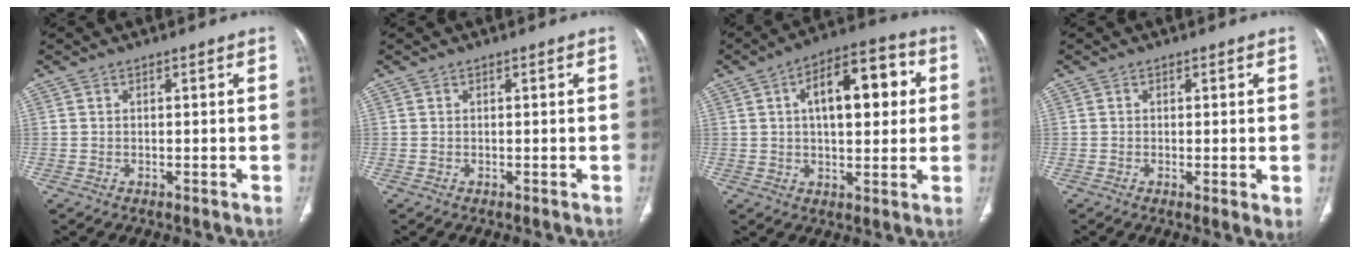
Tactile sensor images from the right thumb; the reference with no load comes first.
{"total": 0.0}
{"total": 15.0, "force": [3.3, 7.2, 12.7], "torque": [-0.160, 0.020, 0.047]}
{"total": 2.5, "force": [-0.2, 0.6, 2.5], "torque": [-0.045, -0.012, -0.006]}